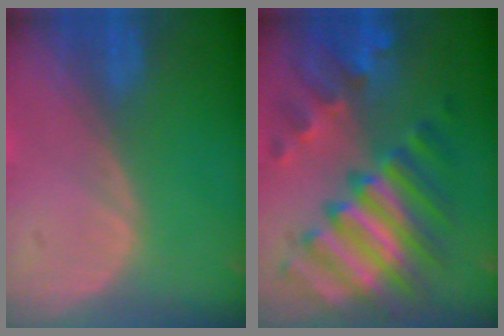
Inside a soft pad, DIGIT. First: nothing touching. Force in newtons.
{"total": 11.3, "press": 11.2, "slide": 1.2}